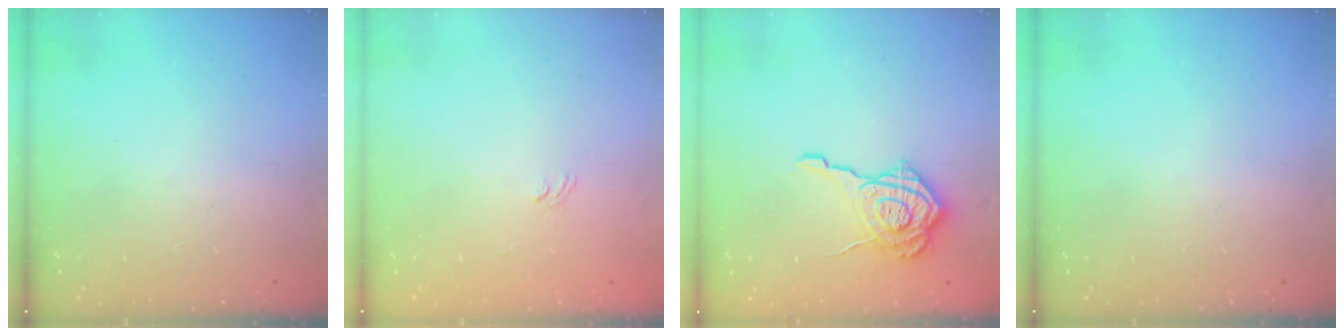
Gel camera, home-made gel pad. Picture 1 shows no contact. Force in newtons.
{"total": 1.6, "press": 1.2, "slide": 1.0}
{"total": 13.5, "press": 13.4, "slide": 1.1}
{"total": 0.0}